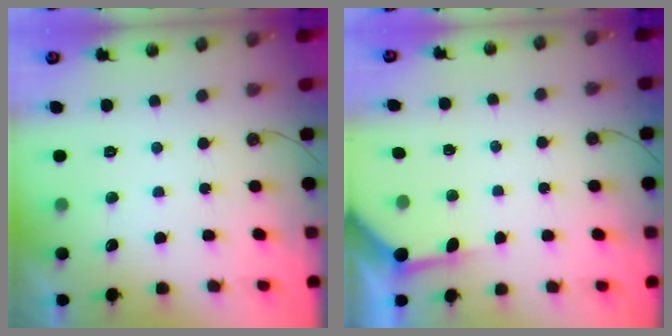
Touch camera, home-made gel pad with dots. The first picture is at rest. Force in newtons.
{"total": 4.0, "press": 4.0, "slide": 0.5}